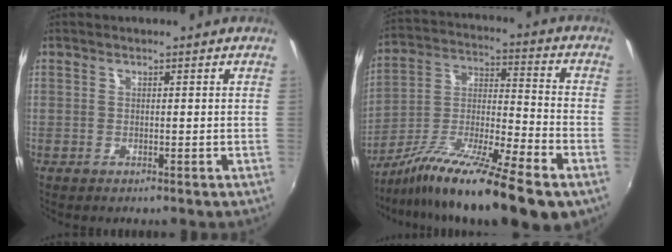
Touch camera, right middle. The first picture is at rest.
{"total": 21.2, "force": [-13.7, 3.1, 15.8], "torque": [-0.268, -0.028, -0.244]}